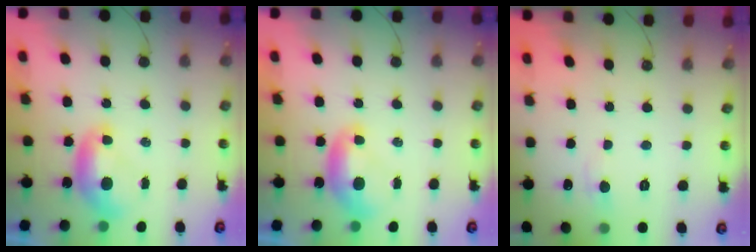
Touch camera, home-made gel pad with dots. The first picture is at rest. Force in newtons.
{"total": 0.0}
{"total": 0.6, "press": 0.4, "slide": 0.5}